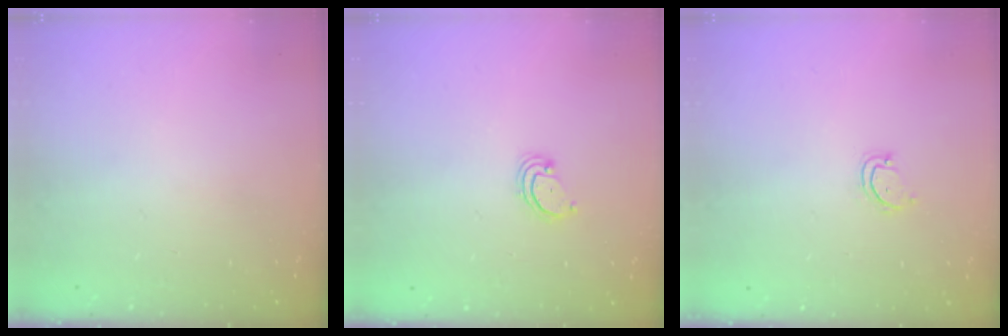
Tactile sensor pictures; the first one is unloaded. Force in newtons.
{"total": 2.8, "press": 2.8, "slide": 0.3}
{"total": 2.9, "press": 2.9, "slide": 0.3}